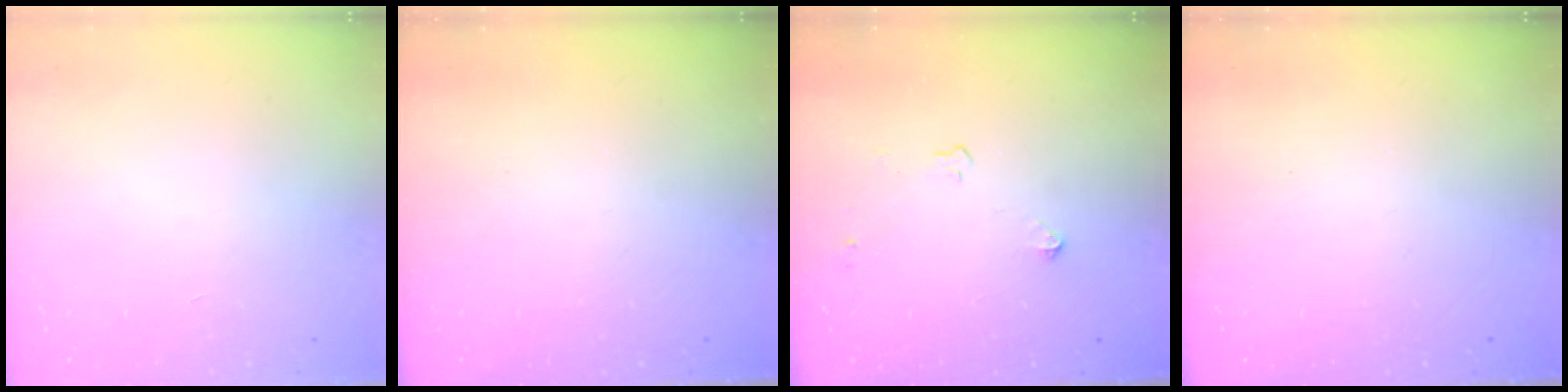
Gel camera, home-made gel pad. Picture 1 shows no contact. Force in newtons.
{"total": 0.0}
{"total": 2.6, "press": 2.6, "slide": 0.4}
{"total": 0.0}